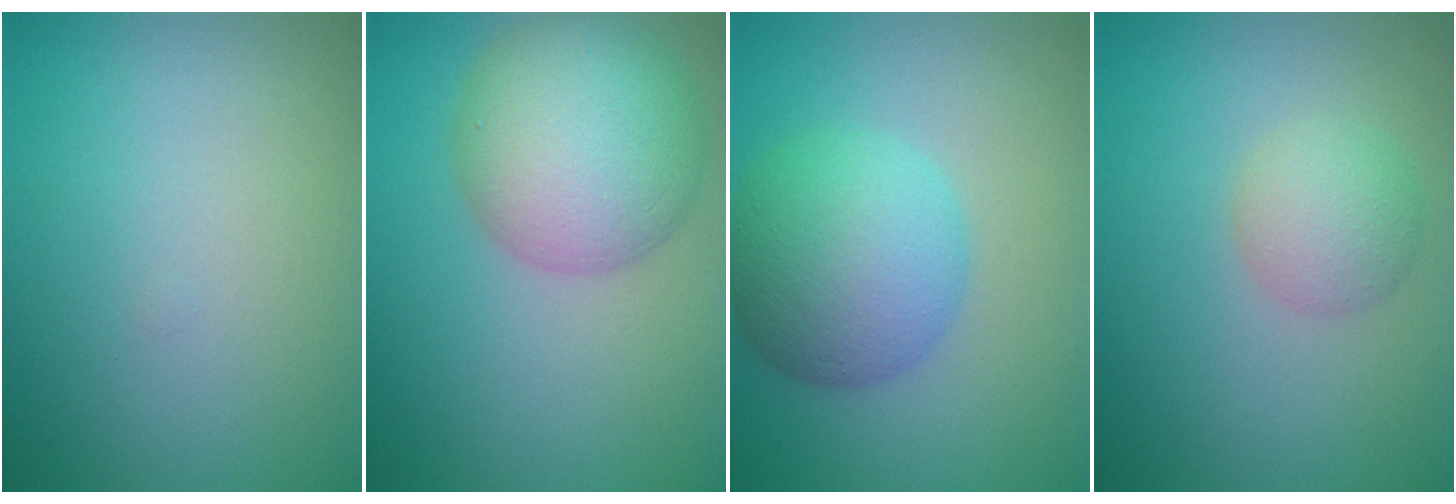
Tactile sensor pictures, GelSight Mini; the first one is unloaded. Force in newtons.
{"total": 8.1, "press": 8.1, "slide": 0.3}
{"total": 7.1, "press": 7.1, "slide": 0.2}
{"total": 2.9, "press": 2.9, "slide": 0.1}